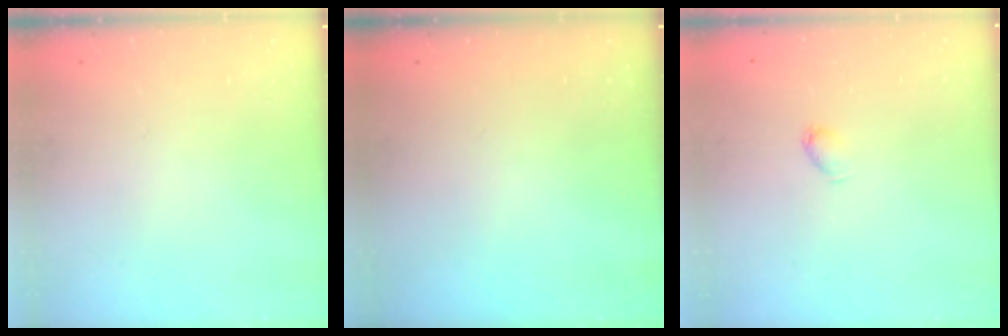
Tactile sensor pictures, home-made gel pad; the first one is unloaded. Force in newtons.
{"total": 0.0}
{"total": 2.5, "press": 2.4, "slide": 0.4}